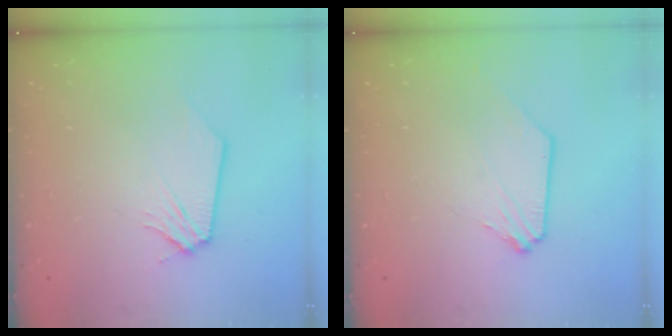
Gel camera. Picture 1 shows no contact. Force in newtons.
{"total": 0.6, "press": 0.6, "slide": 0.1}